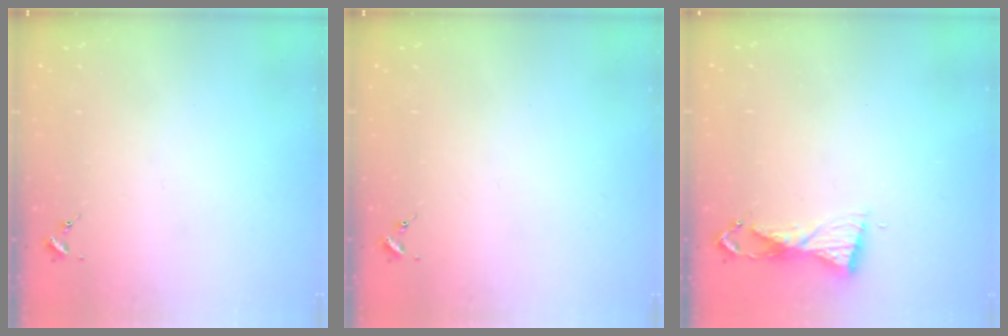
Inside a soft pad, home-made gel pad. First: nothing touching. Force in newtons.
{"total": 0.0}
{"total": 6.2, "press": 6.1, "slide": 0.6}